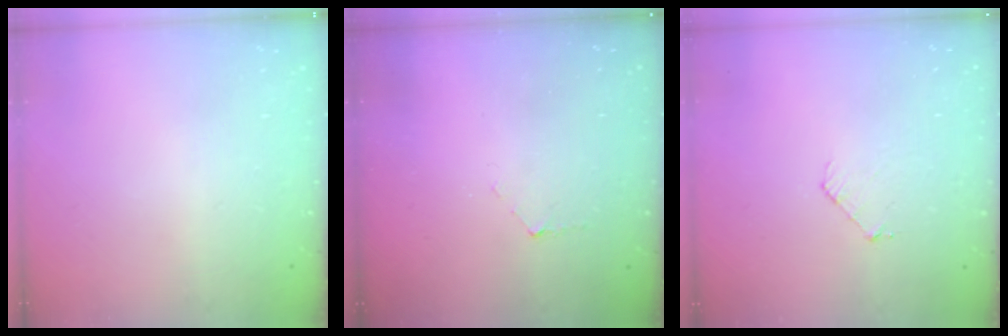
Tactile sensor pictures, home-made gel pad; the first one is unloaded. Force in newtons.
{"total": 3.9, "press": 3.9, "slide": 0.4}
{"total": 4.5, "press": 4.5, "slide": 0.3}